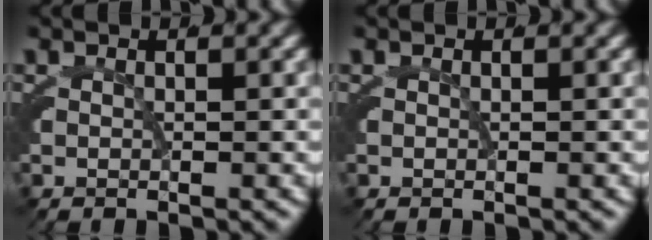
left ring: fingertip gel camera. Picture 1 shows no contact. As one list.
[{"total": 0.0}]